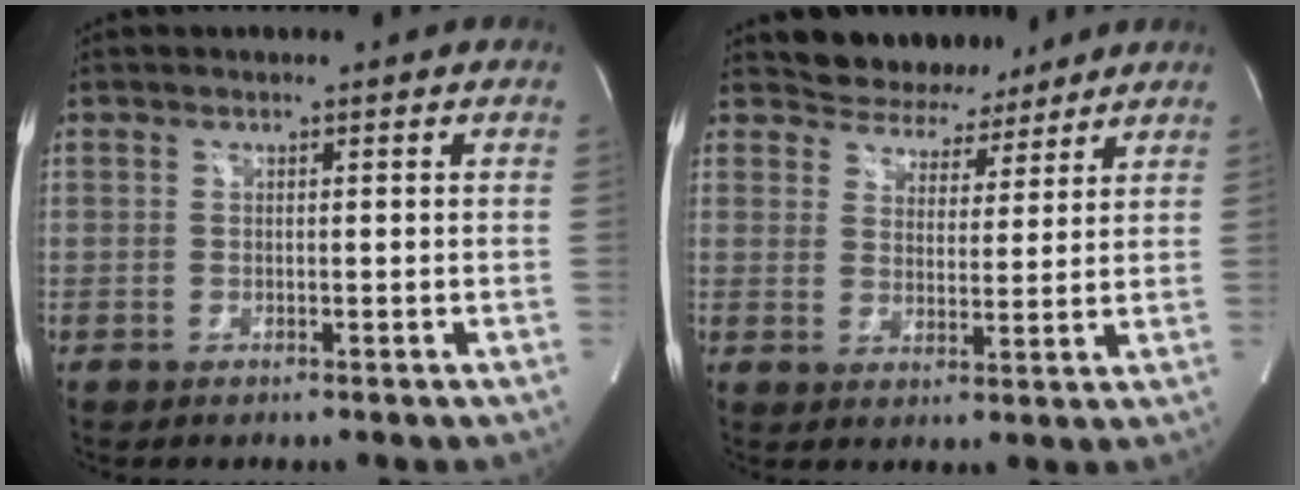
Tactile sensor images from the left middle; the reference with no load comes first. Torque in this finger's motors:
{"motor_torque": [0.07, -0.69, -0.10, 0.00]}